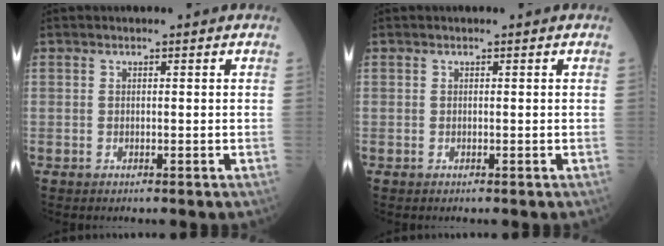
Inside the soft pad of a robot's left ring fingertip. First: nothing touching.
{"total": 0.0}